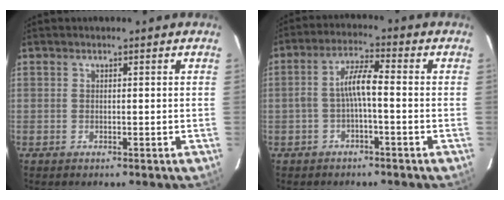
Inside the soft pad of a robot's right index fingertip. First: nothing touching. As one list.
[{"total": 5.1, "force": [-1.4, 0.9, 4.9], "torque": [-0.103, 0.015, -0.025]}]